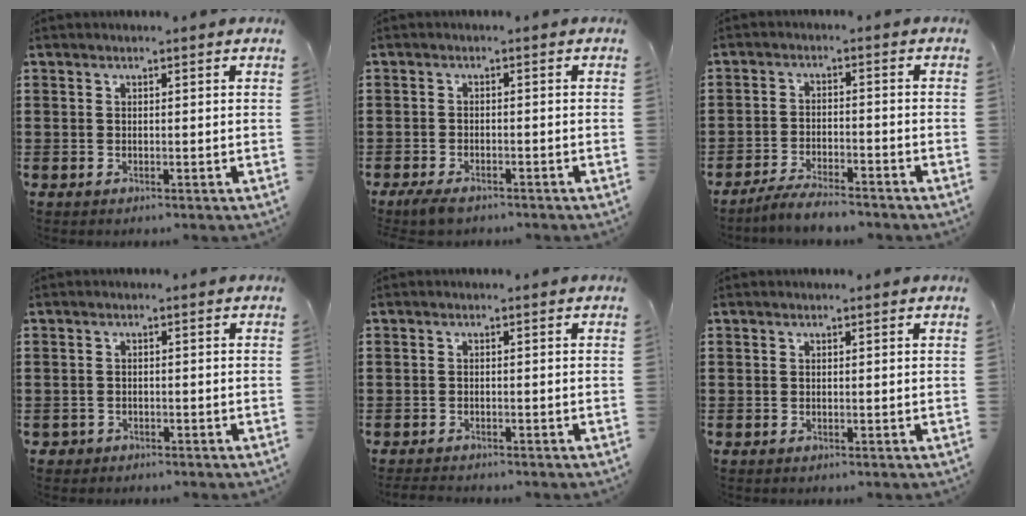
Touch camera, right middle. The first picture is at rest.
{"total": 2.1, "force": [-1.8, 0.6, 0.9], "torque": [-0.032, -0.002, -0.039]}
{"total": 4.3, "force": [-4.0, 0.4, 1.4], "torque": [-0.031, 0.002, -0.082]}
{"total": 1.4, "force": [-1.1, 0.8, -0.1], "torque": [-0.003, 0.003, -0.027]}
{"total": 1.4, "force": [-1.4, 0.3, 0.1], "torque": [-0.005, 0.002, -0.031]}
{"total": 0.0}